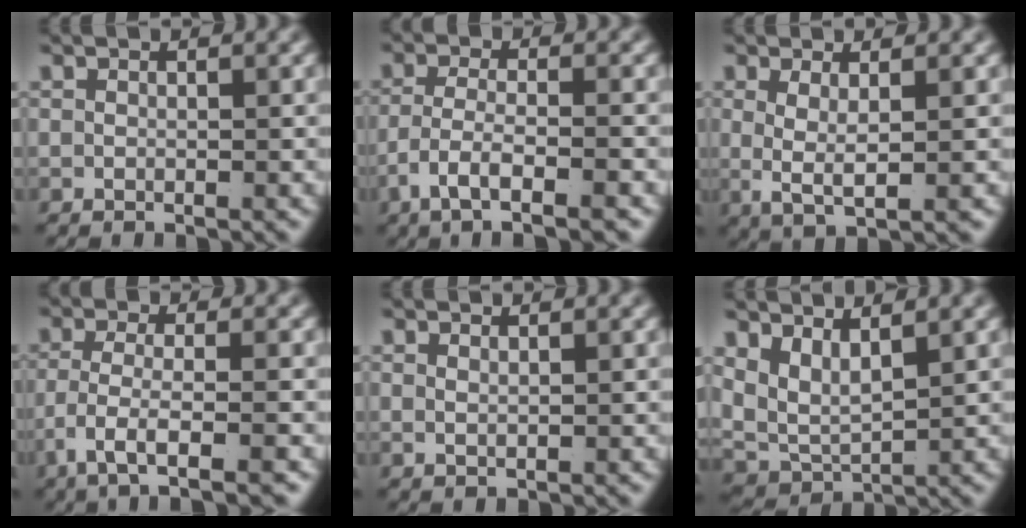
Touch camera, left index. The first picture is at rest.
{"total": 5.1, "force": [-3.1, 1.6, 3.7], "torque": [-0.070, -0.026, -0.039]}
{"total": 3.8, "force": [0.2, 1.4, 3.5], "torque": [-0.072, -0.016, 0.013]}
{"total": 5.3, "force": [-3.0, 1.3, 4.1], "torque": [-0.085, -0.030, -0.036]}
{"total": 1.0, "force": [0.7, -0.6, 0.2], "torque": [-0.003, -0.007, 0.022]}
{"total": 6.9, "force": [2.0, 5.5, 3.8], "torque": [-0.095, -0.024, 0.034]}